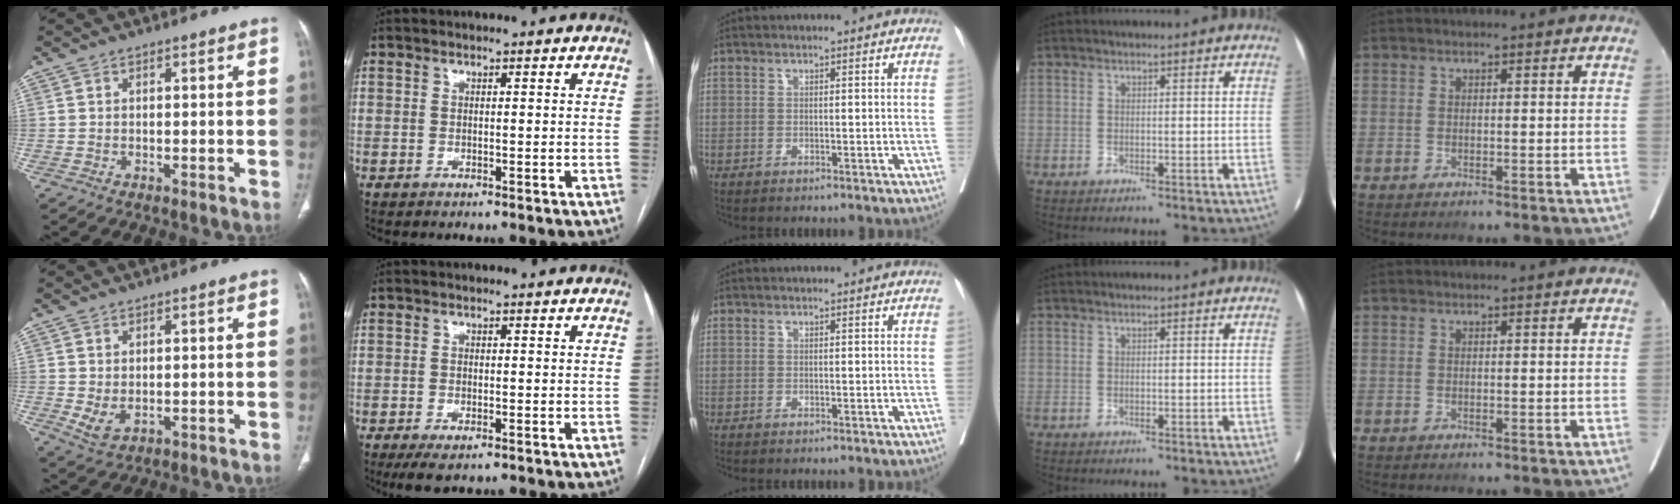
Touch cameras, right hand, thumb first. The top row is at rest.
{"thumb": {"total": 3.2, "force": [-0.1, 2.1, 2.4], "torque": [-0.047, -0.005, 0.013]}, "index": {"total": 3.7, "force": [-2.3, 1.3, 2.6], "torque": [-0.047, -0.007, -0.032]}}